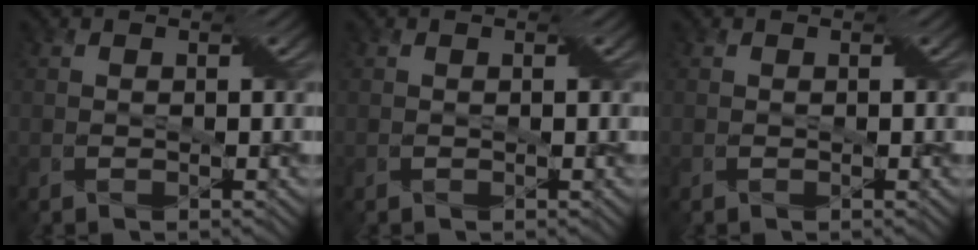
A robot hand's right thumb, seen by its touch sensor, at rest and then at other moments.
{"total": 0.0}
{"total": 0.0}